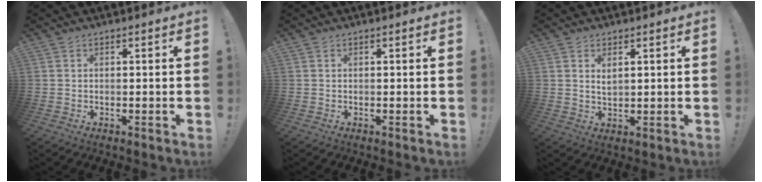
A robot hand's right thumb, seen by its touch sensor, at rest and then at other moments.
{"total": 0.0}
{"total": 2.4, "force": [1.3, 1.2, 1.7], "torque": [-0.024, -0.006, 0.021]}